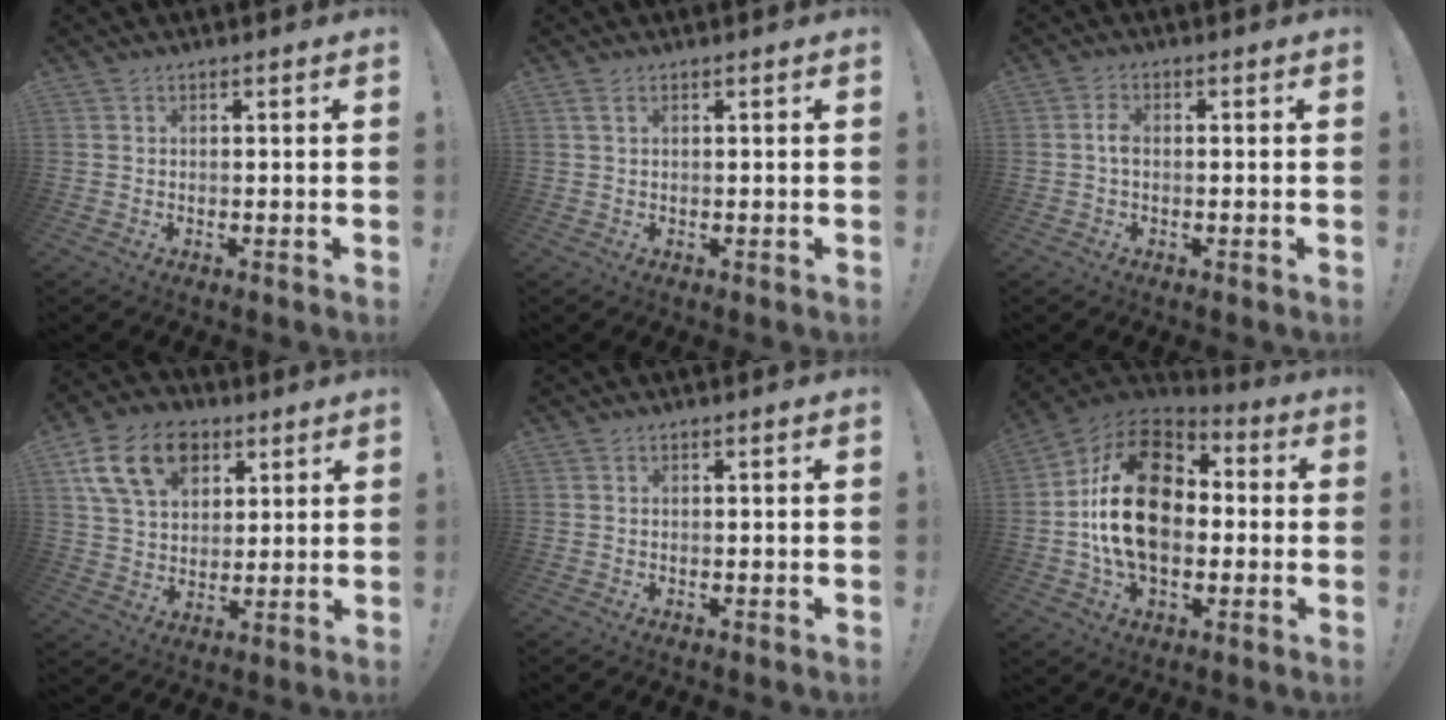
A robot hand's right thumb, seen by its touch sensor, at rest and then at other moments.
{"total": 1.5, "force": [0.6, 0.4, 1.3], "torque": [-0.035, 0.005, 0.012]}
{"total": 2.9, "force": [-0.4, 1.6, 2.3], "torque": [-0.042, 0.008, -0.007]}
{"total": 17.1, "force": [7.8, 12.0, 9.4], "torque": [-0.158, -0.023, 0.152]}
{"total": 0.0}
{"total": 24.5, "force": [0.9, 16.0, 18.5], "torque": [-0.327, 0.022, 0.020]}